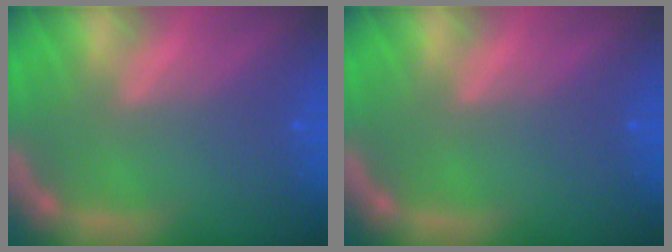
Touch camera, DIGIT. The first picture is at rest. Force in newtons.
{"total": 0.0}